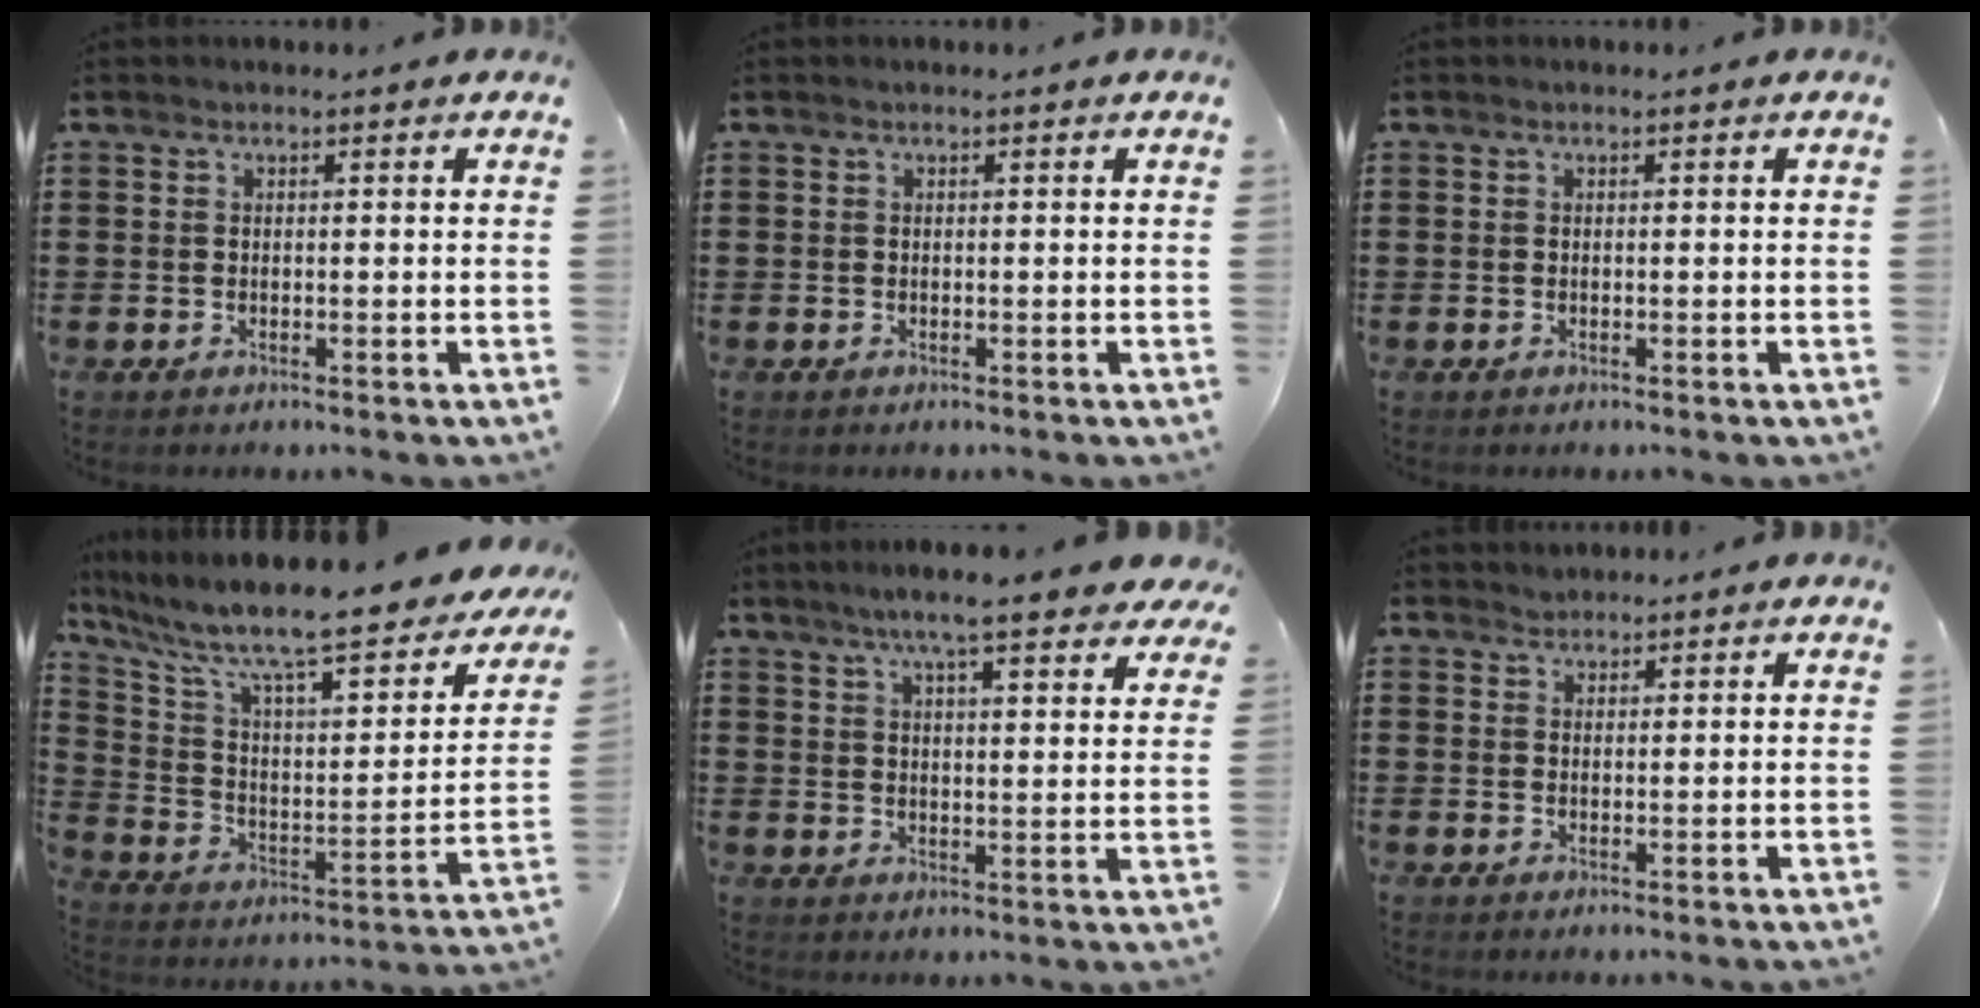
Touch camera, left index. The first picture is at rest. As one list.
[{"total": 0.0}, {"total": 0.0}, {"total": 11.6, "force": [9.3, 1.6, 6.8], "torque": [-0.154, -0.075, 0.148]}, {"total": 7.4, "force": [6.1, 0.6, 4.0], "torque": [-0.090, -0.015, 0.106]}, {"total": 1.5, "force": [1.4, 0.4, -0.2], "torque": [0.001, 0.002, 0.028]}]